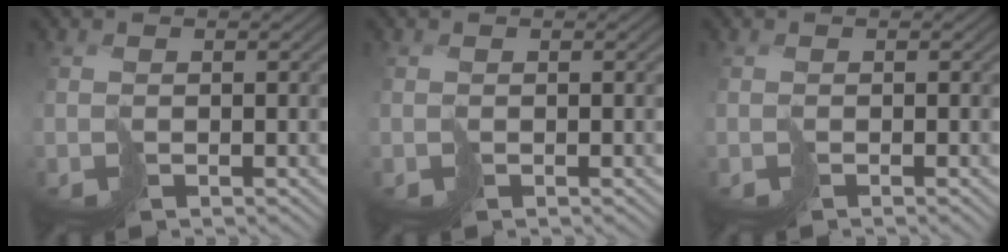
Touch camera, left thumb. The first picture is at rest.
{"total": 0.0}
{"total": 0.6, "force": [-0.4, -0.4, 0.0], "torque": [0.002, 0.004, -0.007]}